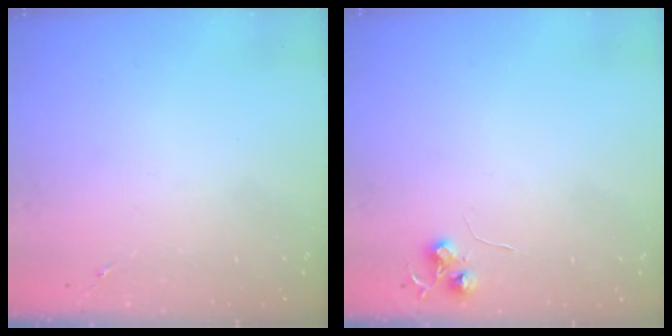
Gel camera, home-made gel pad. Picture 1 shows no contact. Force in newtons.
{"total": 6.0, "press": 6.0, "slide": 0.5}